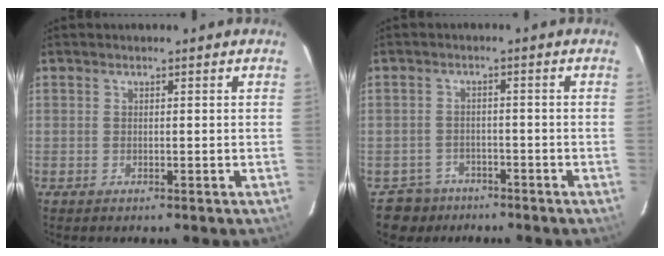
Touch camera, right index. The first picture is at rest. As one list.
[{"total": 4.9, "force": [-3.3, 3.5, -1.0], "torque": [0.018, 0.009, -0.055]}]